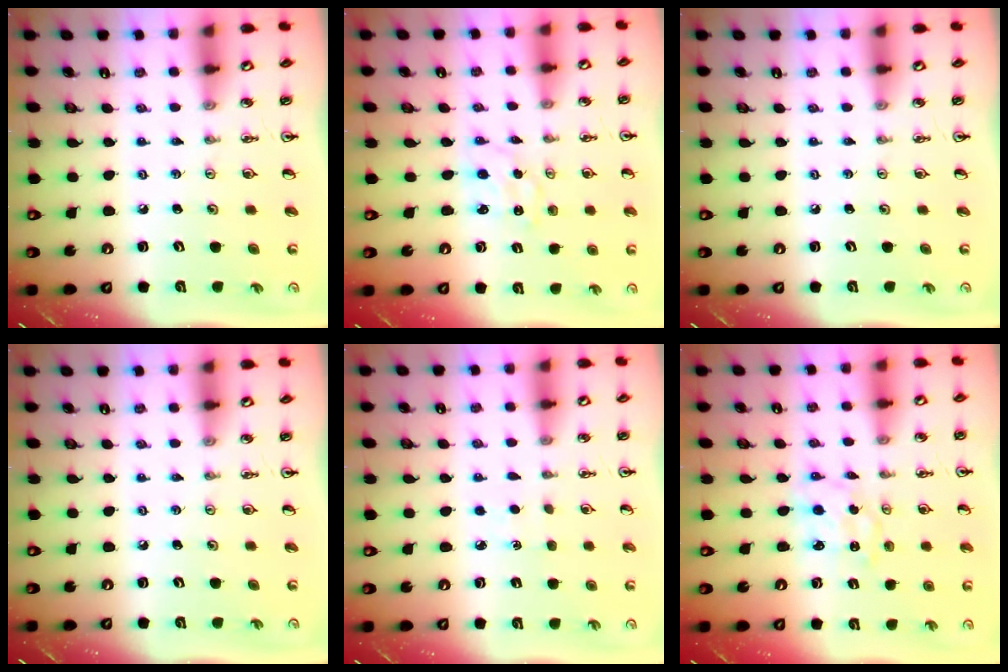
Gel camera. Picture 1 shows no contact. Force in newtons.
{"total": 0.7, "press": 0.6, "slide": 0.3}
{"total": 0.0}
{"total": 0.0}
{"total": 2.4, "press": 2.4, "slide": 0.3}
{"total": 1.7, "press": 1.7, "slide": 0.1}